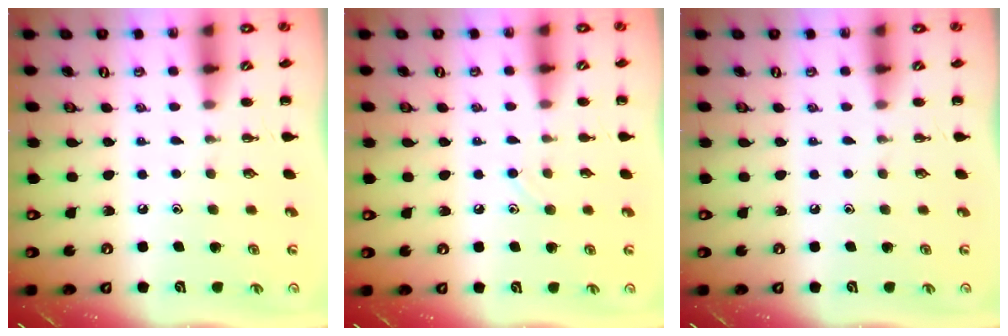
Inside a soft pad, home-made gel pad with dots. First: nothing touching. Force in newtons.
{"total": 6.3, "press": 5.9, "slide": 2.1}
{"total": 0.0}